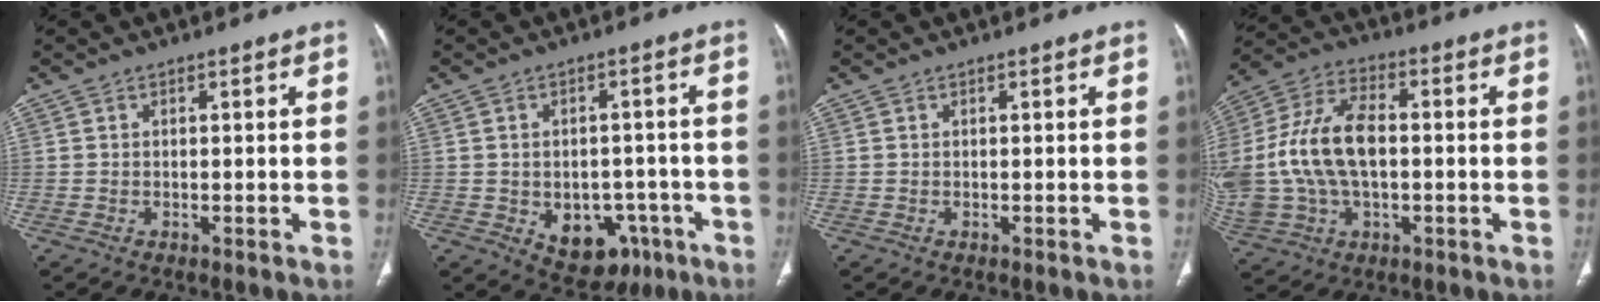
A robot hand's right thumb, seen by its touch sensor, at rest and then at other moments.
{"total": 11.0, "force": [-4.3, 7.9, 6.4], "torque": [-0.052, 0.027, -0.043]}
{"total": 0.0}
{"total": 19.4, "force": [-0.1, 11.9, 15.3], "torque": [-0.337, 0.024, 0.003]}